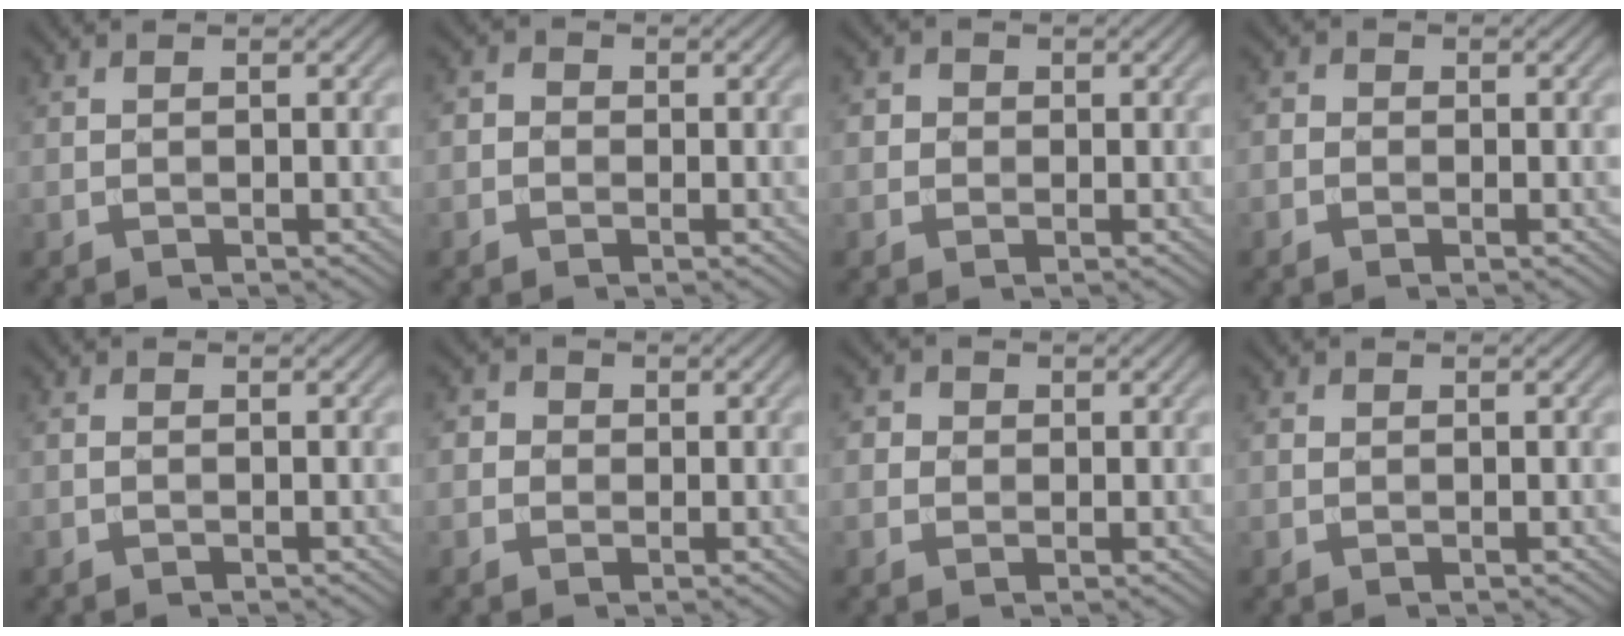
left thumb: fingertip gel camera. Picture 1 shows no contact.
{"total": 1.9, "force": [-0.4, 1.8, 0.5], "torque": [-0.007, 0.004, -0.017]}
{"total": 2.3, "force": [0.2, 2.2, 0.6], "torque": [-0.006, 0.000, -0.013]}
{"total": 1.6, "force": [-0.6, 1.4, 0.5], "torque": [-0.005, 0.004, -0.019]}
{"total": 0.7, "force": [-0.3, 0.4, 0.4], "torque": [-0.012, 0.001, -0.009]}
{"total": 2.4, "force": [0.1, 2.4, 0.6], "torque": [-0.012, 0.005, -0.013]}
{"total": 2.2, "force": [0.3, 2.1, 0.6], "torque": [-0.014, 0.001, -0.005]}
{"total": 0.7, "force": [0.1, 0.7, 0.3], "torque": [-0.009, 0.000, -0.001]}